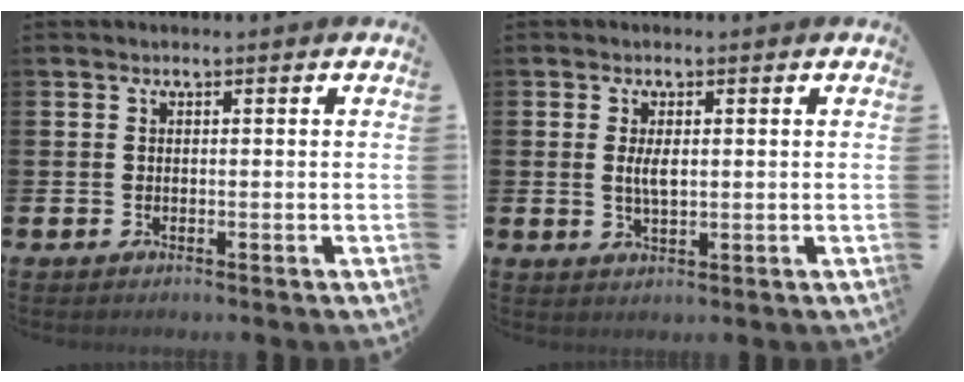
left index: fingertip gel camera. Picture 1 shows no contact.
{"total": 2.7, "force": [0.4, 1.0, 2.5], "torque": [-0.040, -0.001, 0.002]}